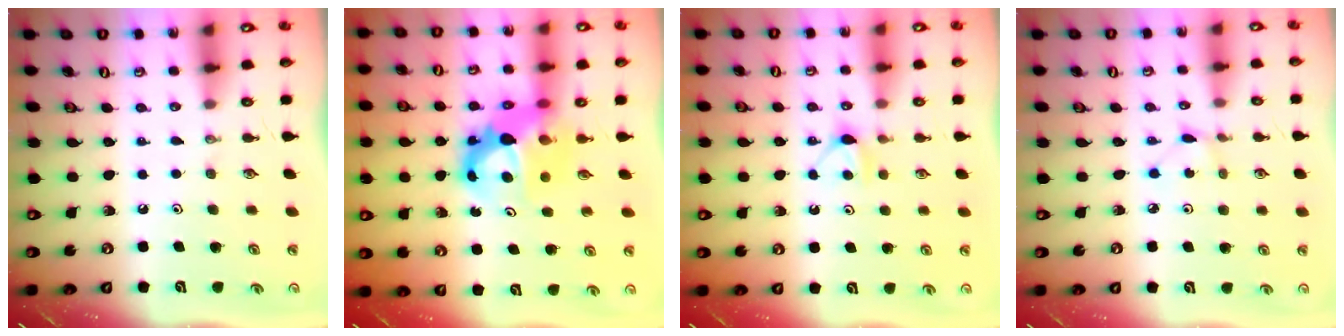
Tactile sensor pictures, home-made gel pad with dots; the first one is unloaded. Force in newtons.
{"total": 9.7, "press": 9.7, "slide": 0.8}
{"total": 4.5, "press": 4.4, "slide": 0.8}
{"total": 1.1, "press": 1.1, "slide": 0.1}